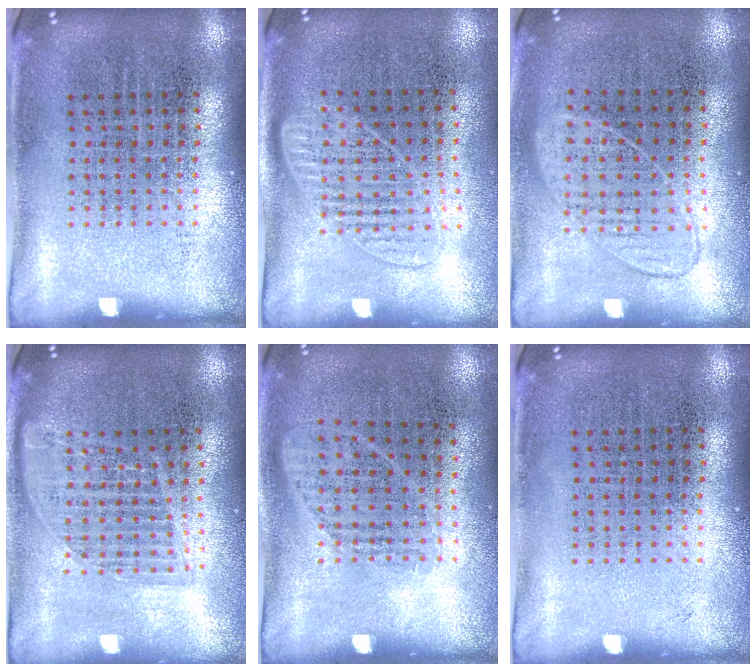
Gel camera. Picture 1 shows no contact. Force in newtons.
{"total": 1.3, "press": 1.2, "slide": 0.5}
{"total": 0.9, "press": 0.8, "slide": 0.3}
{"total": 1.6, "press": 1.4, "slide": 0.8}
{"total": 1.0, "press": 0.8, "slide": 0.6}
{"total": 0.0}